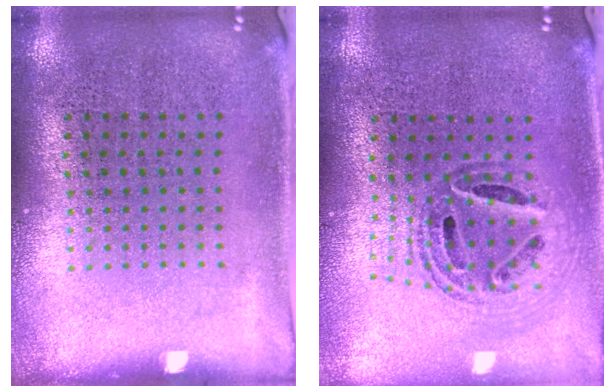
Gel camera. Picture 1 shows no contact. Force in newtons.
{"total": 0.9, "press": 0.9, "slide": 0.2}